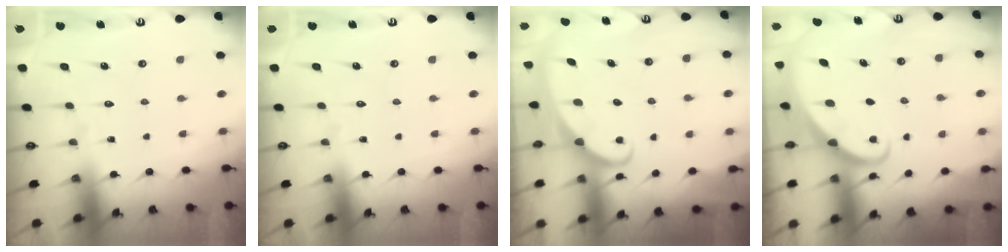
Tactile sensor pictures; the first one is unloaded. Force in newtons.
{"total": 0.0}
{"total": 2.4, "press": 2.4, "slide": 0.3}
{"total": 2.1, "press": 2.1, "slide": 0.2}